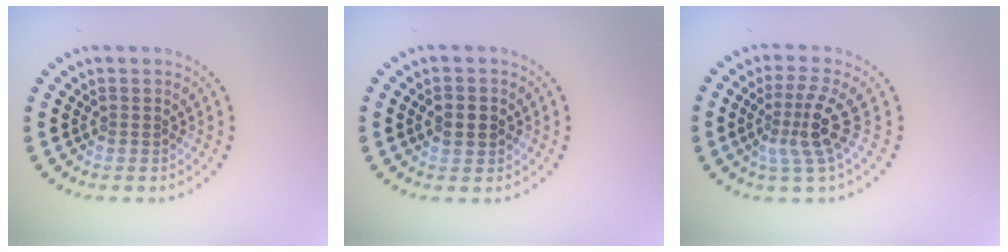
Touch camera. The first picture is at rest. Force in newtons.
{"total": 2.1, "press": 2.1, "slide": 0.3}
{"total": 3.8, "press": 2.5, "slide": 2.8}